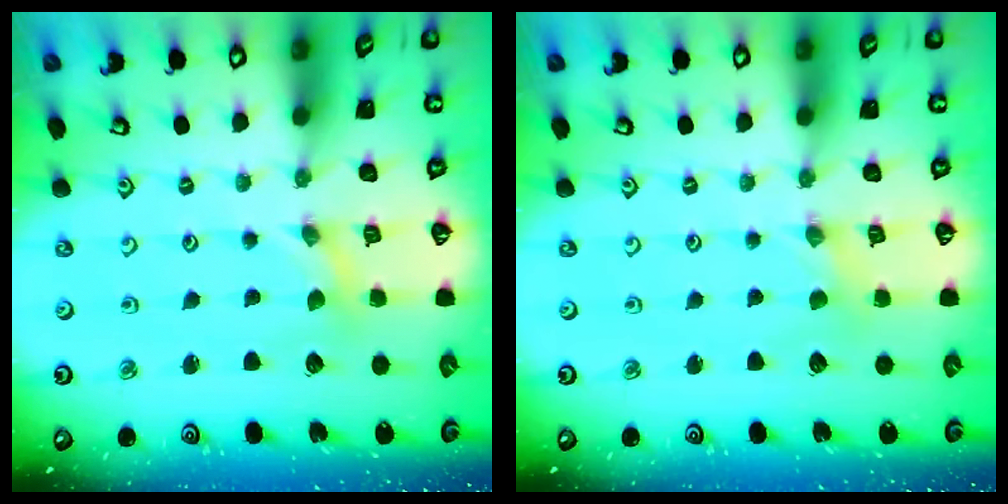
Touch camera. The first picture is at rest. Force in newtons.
{"total": 1.3, "press": 1.2, "slide": 0.3}